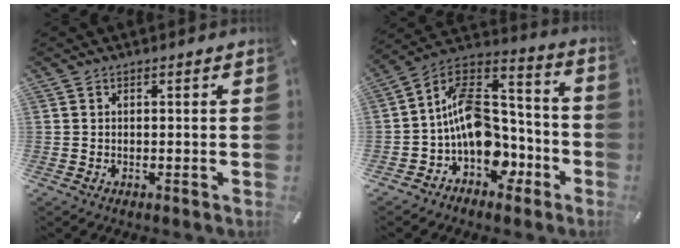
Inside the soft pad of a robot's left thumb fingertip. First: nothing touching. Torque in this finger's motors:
{"motor_torque": [0.67, 1.10, 1.24, 1.20, 0.11]}